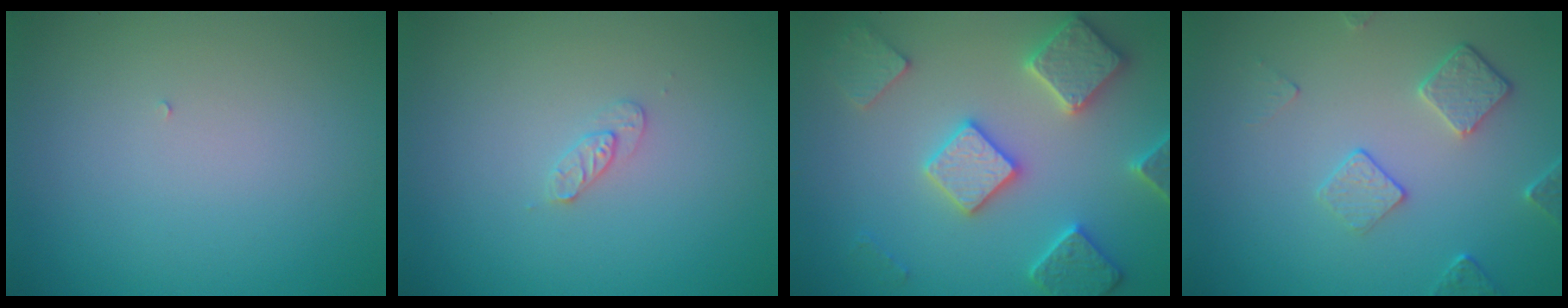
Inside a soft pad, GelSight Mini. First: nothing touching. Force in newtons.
{"total": 1.1, "press": 1.1, "slide": 0.2}
{"total": 5.7, "press": 5.6, "slide": 1.1}
{"total": 2.7, "press": 2.0, "slide": 1.7}